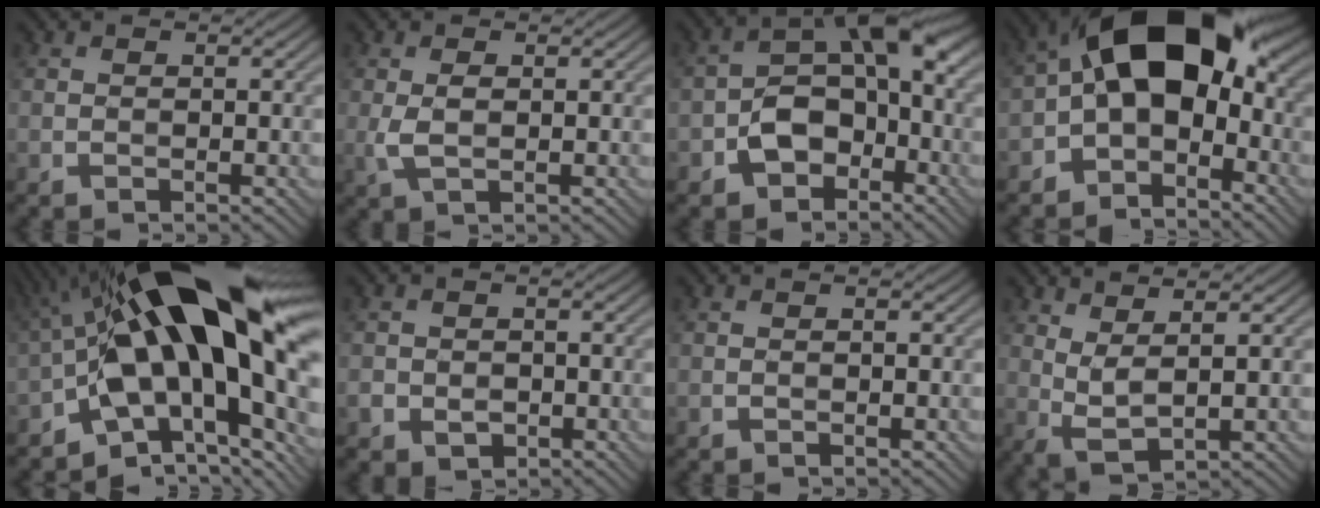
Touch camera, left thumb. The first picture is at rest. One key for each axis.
{"total": 2.5, "fx": 0.2, "fy": 1.1, "fz": 2.3, "tx": -0.056, "ty": -0.003, "tz": 0.005}
{"total": 8.5, "fx": -3.1, "fy": 5.3, "fz": 5.8, "tx": -0.089, "ty": 0.006, "tz": -0.072}
{"total": 14.8, "fx": -0.9, "fy": 8.8, "fz": 11.8, "tx": -0.177, "ty": 0.025, "tz": -0.037}
{"total": 20.5, "fx": 1.2, "fy": 9.1, "fz": 18.3, "tx": -0.300, "ty": 0.021, "tz": 0.008}
{"total": 2.9, "fx": -1.1, "fy": 2.4, "fz": 1.2, "tx": -0.024, "ty": -0.009, "tz": -0.019}
{"total": 0.0}
{"total": 3.6, "fx": 1.8, "fy": 0.7, "fz": 3.0, "tx": -0.078, "ty": -0.004, "tz": 0.043}